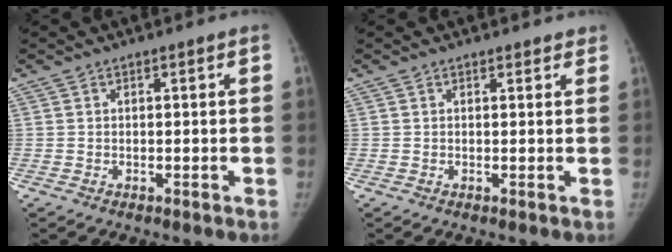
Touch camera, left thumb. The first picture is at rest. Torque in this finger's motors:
{"motor_torque": [-0.36, -0.17, 0.20, 0.59, 0.01]}